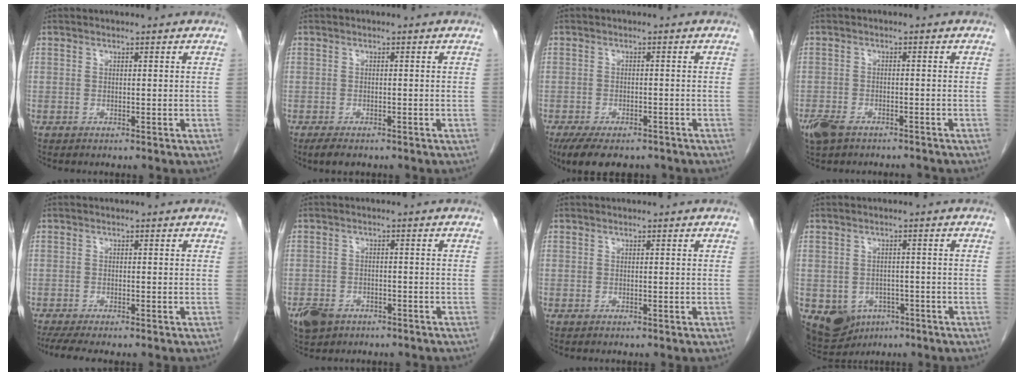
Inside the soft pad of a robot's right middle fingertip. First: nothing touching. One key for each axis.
{"total": 2.5, "fx": -1.8, "fy": 1.0, "fz": 1.4, "tx": -0.029, "ty": -0.005, "tz": -0.026}
{"total": 9.4, "fx": -7.3, "fy": 3.6, "fz": 4.7, "tx": -0.071, "ty": -0.008, "tz": -0.105}
{"total": 6.8, "fx": -5.3, "fy": 2.7, "fz": 3.2, "tx": -0.062, "ty": -0.006, "tz": -0.082}
{"total": 4.9, "fx": -4.0, "fy": 0.4, "fz": 2.8, "tx": -0.044, "ty": -0.012, "tz": -0.066}
{"total": 5.7, "fx": -3.9, "fy": 3.6, "fz": 2.0, "tx": -0.038, "ty": 0.002, "tz": -0.055}
{"total": 0.0}
{"total": 8.0, "fx": -3.9, "fy": 6.4, "fz": 2.7, "tx": -0.056, "ty": 0.007, "tz": -0.047}